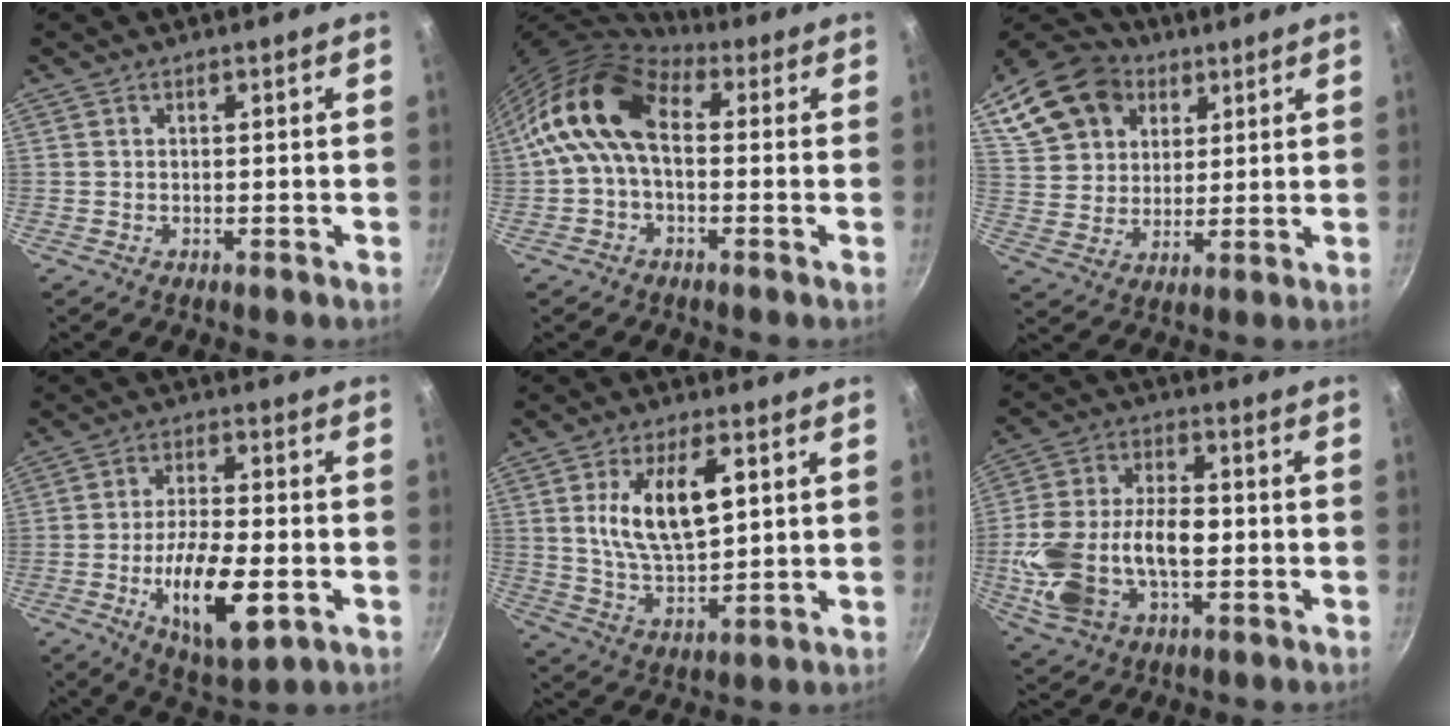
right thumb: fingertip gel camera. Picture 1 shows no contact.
{"total": 12.3, "force": [1.1, 7.9, 9.4], "torque": [-0.152, 0.027, 0.000]}
{"total": 16.9, "force": [7.7, 12.8, 7.8], "torque": [-0.141, 0.008, 0.141]}
{"total": 14.6, "force": [-4.1, 5.6, 12.9], "torque": [-0.217, 0.009, -0.065]}
{"total": 13.4, "force": [3.4, 6.3, 11.3], "torque": [-0.186, -0.011, 0.065]}
{"total": 17.4, "force": [-2.5, 10.5, 13.6], "torque": [-0.252, 0.027, -0.043]}